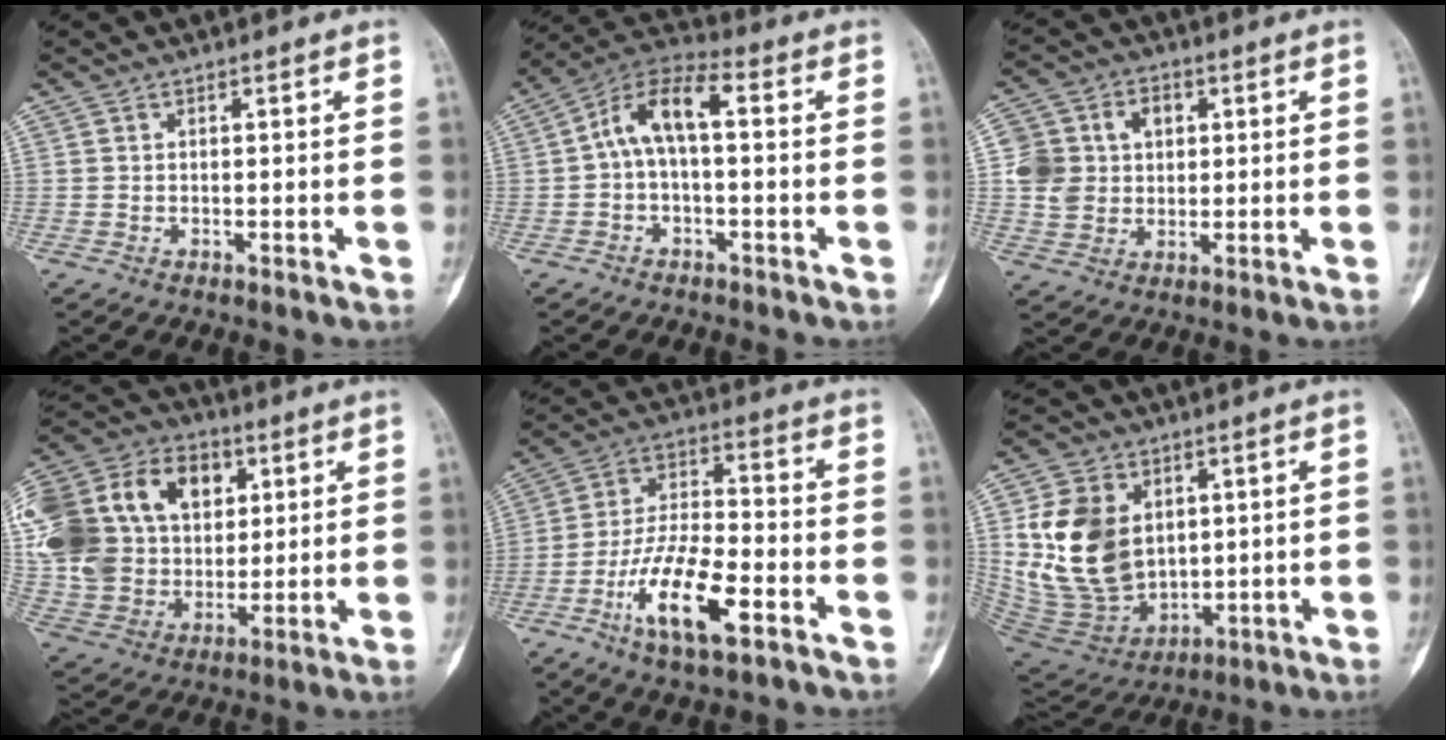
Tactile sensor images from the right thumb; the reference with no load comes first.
{"total": 9.1, "force": [0.3, 4.2, 8.0], "torque": [-0.147, 0.042, -0.005]}
{"total": 10.2, "force": [1.9, 8.7, 4.9], "torque": [-0.058, 0.008, 0.036]}
{"total": 30.0, "force": [8.0, 22.5, 18.2], "torque": [-0.388, 0.057, 0.158]}
{"total": 14.5, "force": [-6.8, 5.0, 11.8], "torque": [-0.224, 0.033, -0.121]}
{"total": 17.0, "force": [3.4, 12.6, 10.9], "torque": [-0.174, -0.020, 0.086]}